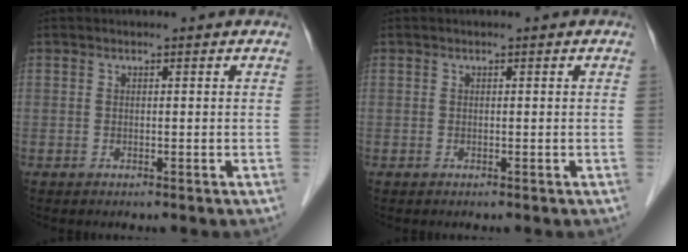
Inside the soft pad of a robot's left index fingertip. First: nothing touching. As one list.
[{"total": 0.0}]